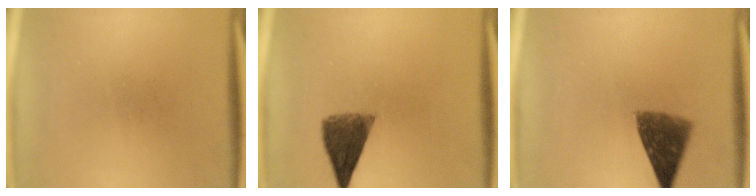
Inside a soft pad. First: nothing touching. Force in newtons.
{"total": 7.1}
{"total": 7.8}